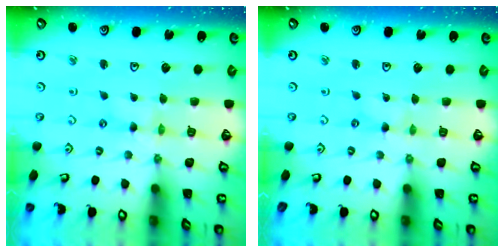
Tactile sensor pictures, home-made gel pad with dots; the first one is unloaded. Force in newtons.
{"total": 0.0}